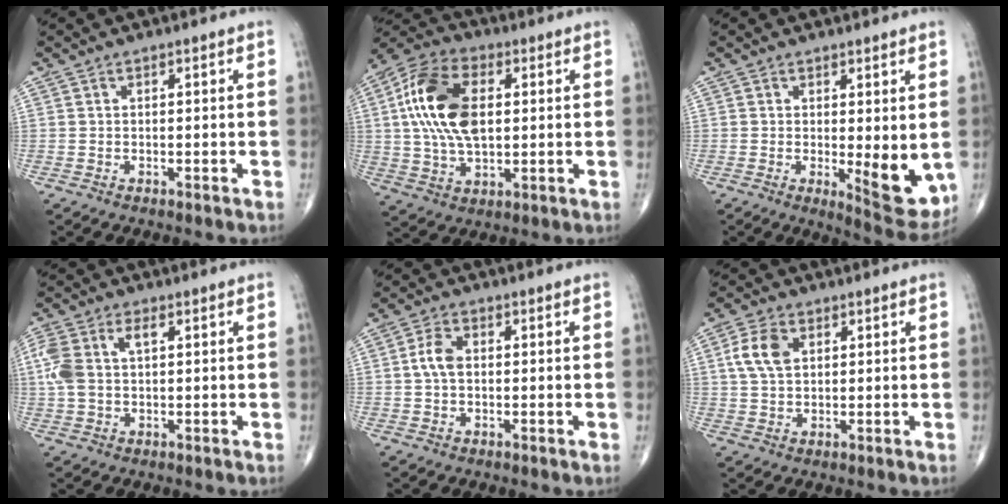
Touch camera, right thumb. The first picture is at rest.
{"total": 16.3, "force": [2.5, 9.2, 13.2], "torque": [-0.257, 0.012, 0.042]}
{"total": 8.3, "force": [-0.3, 2.8, 7.8], "torque": [-0.094, -0.022, 0.005]}
{"total": 8.5, "force": [1.8, 4.8, 6.7], "torque": [-0.175, 0.024, 0.037]}
{"total": 4.1, "force": [0.2, 2.5, 3.2], "torque": [-0.069, 0.009, -0.002]}
{"total": 6.4, "force": [1.8, 4.1, 4.6], "torque": [-0.092, 0.002, 0.033]}